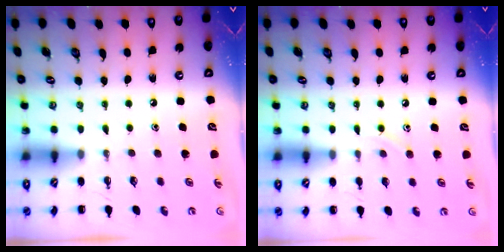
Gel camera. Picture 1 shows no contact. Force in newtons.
{"total": 4.0, "press": 3.8, "slide": 1.2}